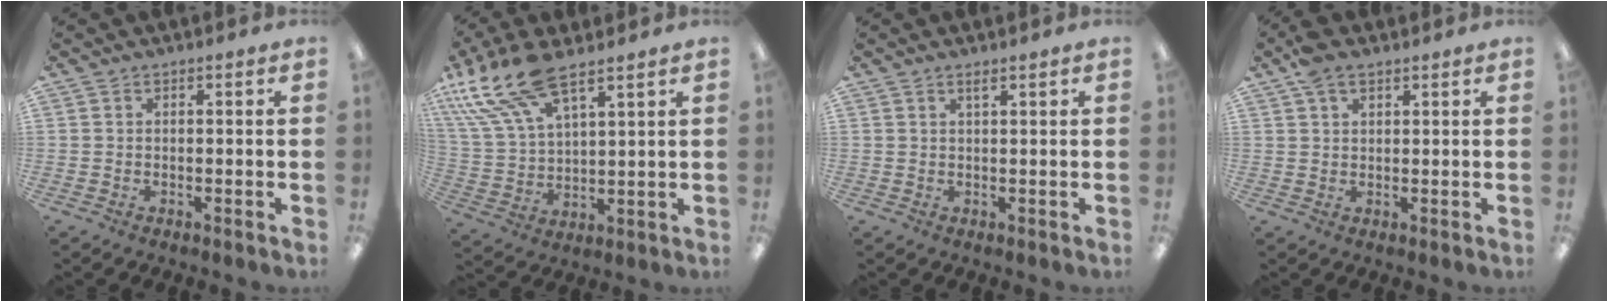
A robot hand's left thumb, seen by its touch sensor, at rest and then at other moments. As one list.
[{"total": 17.4, "force": [11.7, 7.2, 10.7], "torque": [-0.248, -0.051, 0.211]}, {"total": 1.4, "force": [1.2, 0.1, 0.8], "torque": [-0.018, 0.000, 0.020]}, {"total": 5.0, "force": [3.3, 2.4, 2.9], "torque": [-0.056, -0.007, 0.061]}]